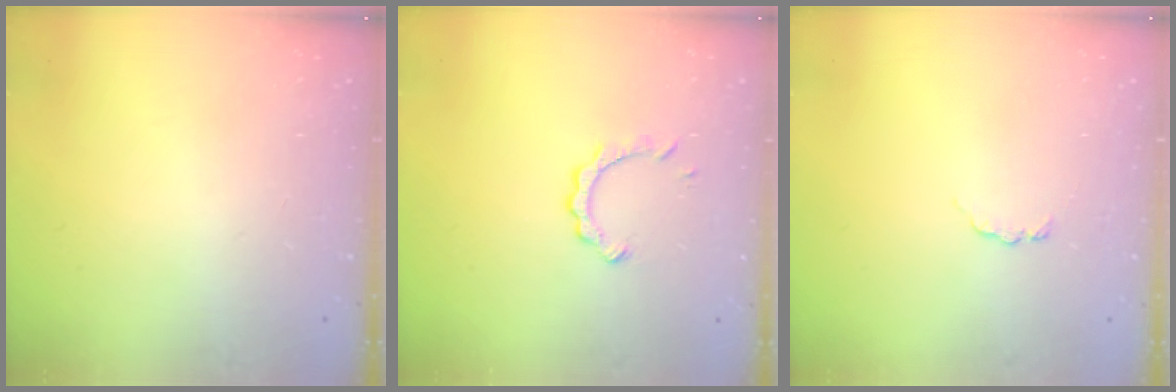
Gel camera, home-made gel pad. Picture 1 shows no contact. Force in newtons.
{"total": 4.6, "press": 4.6, "slide": 0.4}
{"total": 2.9, "press": 2.9, "slide": 0.4}